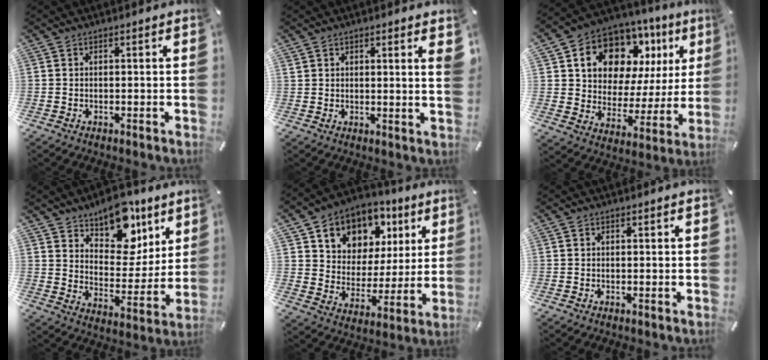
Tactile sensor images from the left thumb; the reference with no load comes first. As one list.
[{"total": 2.4, "force": [1.5, 0.4, 1.8], "torque": [-0.024, -0.006, 0.023]}, {"total": 12.7, "force": [7.8, 8.8, 4.7], "torque": [-0.090, -0.060, 0.144]}, {"total": 14.6, "force": [11.0, 8.3, 4.9], "torque": [-0.060, -0.093, 0.199]}, {"total": 10.1, "force": [5.6, 8.2, 1.4], "torque": [-0.037, -0.050, 0.105]}, {"total": 0.0}]